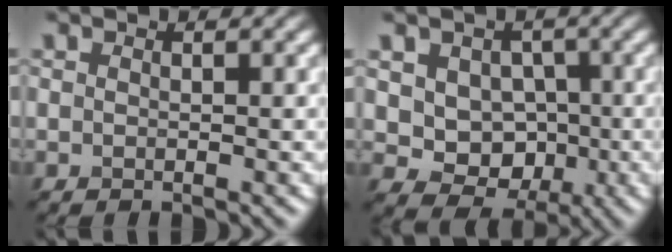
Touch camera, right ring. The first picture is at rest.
{"total": 6.1, "force": [0.2, 5.4, 2.9], "torque": [-0.033, 0.010, -0.010]}